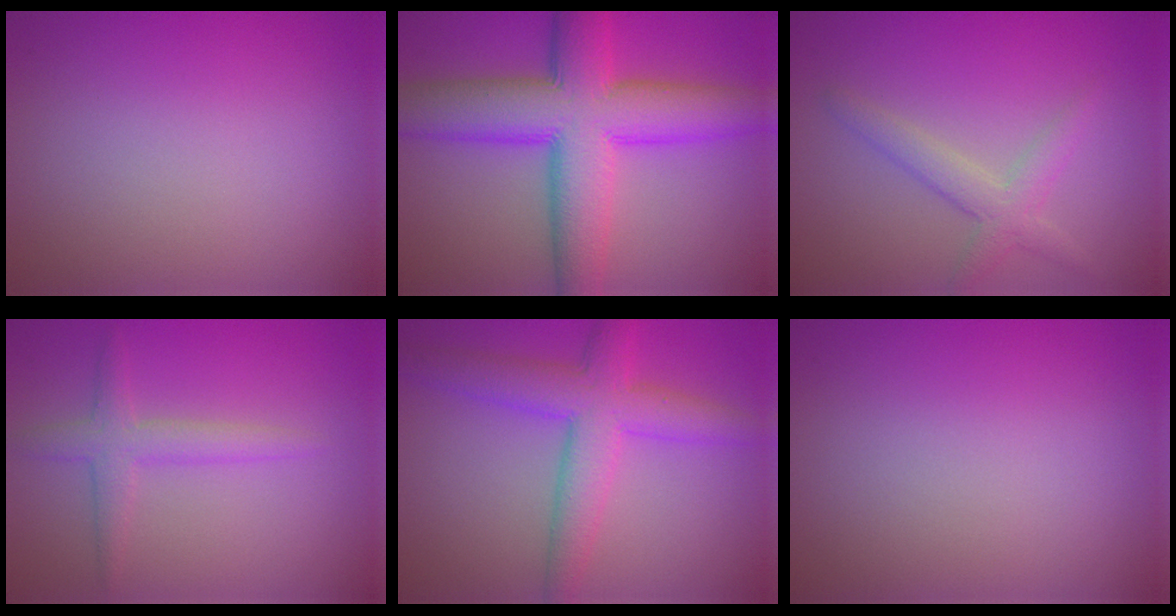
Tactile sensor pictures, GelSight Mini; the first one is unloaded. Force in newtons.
{"total": 11.0, "press": 11.0, "slide": 0.3}
{"total": 2.8, "press": 2.8, "slide": 0.2}
{"total": 2.5, "press": 2.5, "slide": 0.0}
{"total": 5.9, "press": 5.9, "slide": 0.1}
{"total": 0.0}